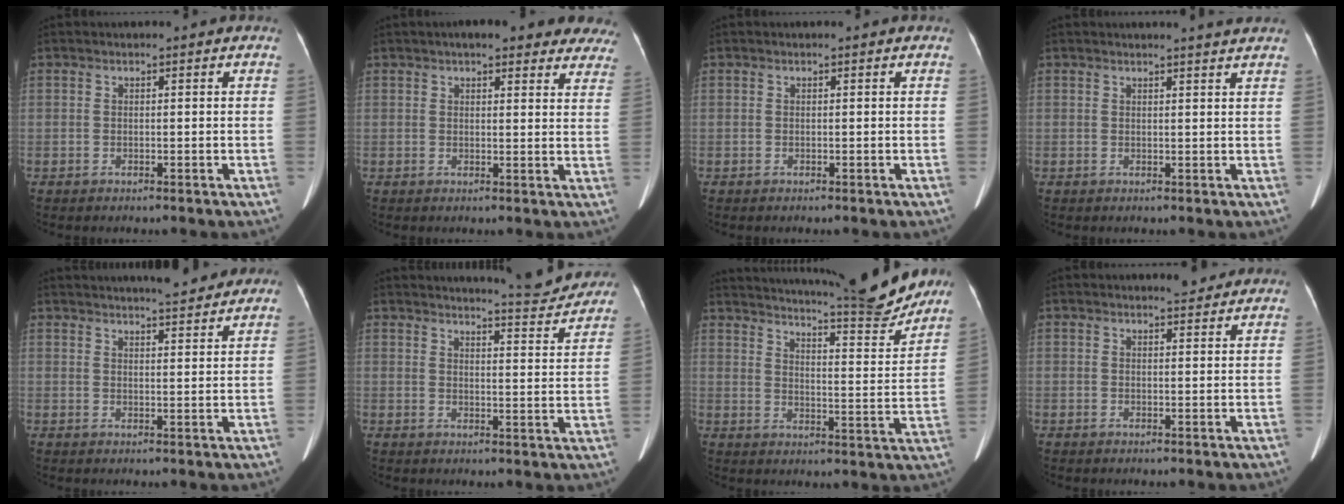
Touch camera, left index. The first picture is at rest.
{"total": 15.0, "force": [12.8, 4.1, 6.7], "torque": [-0.053, 0.014, 0.135]}
{"total": 0.0}
{"total": 3.6, "force": [3.3, -0.6, 1.2], "torque": [-0.018, -0.001, 0.033]}
{"total": 8.8, "force": [8.1, 0.9, 3.5], "torque": [-0.047, 0.008, 0.100]}
{"total": 9.2, "force": [9.0, 0.1, 1.8], "torque": [-0.028, -0.019, 0.107]}
{"total": 19.2, "force": [17.5, 1.0, 7.8], "torque": [-0.122, -0.049, 0.231]}
{"total": 2.2, "force": [2.0, 0.4, 0.6], "torque": [-0.012, -0.005, 0.029]}